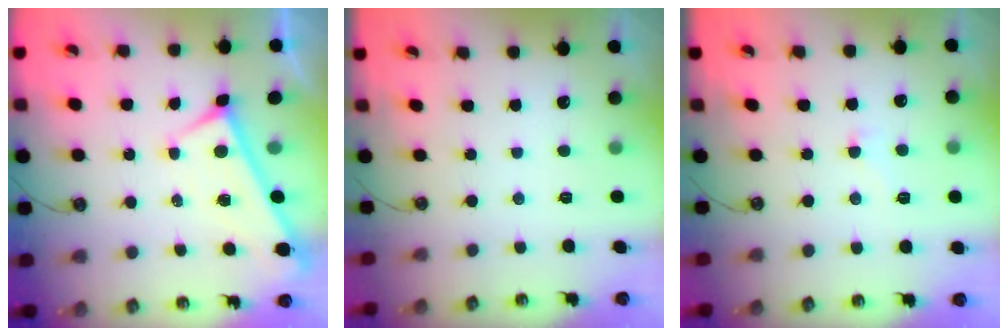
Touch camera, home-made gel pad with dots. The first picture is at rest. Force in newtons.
{"total": 0.0}
{"total": 2.7, "press": 2.6, "slide": 0.8}